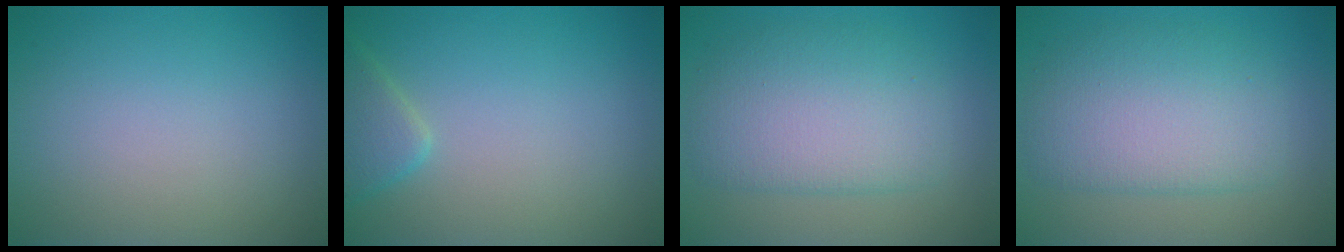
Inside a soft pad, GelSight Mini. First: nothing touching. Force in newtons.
{"total": 2.4, "press": 2.3, "slide": 0.1}
{"total": 5.6, "press": 5.6, "slide": 0.2}
{"total": 5.6, "press": 5.6, "slide": 0.2}